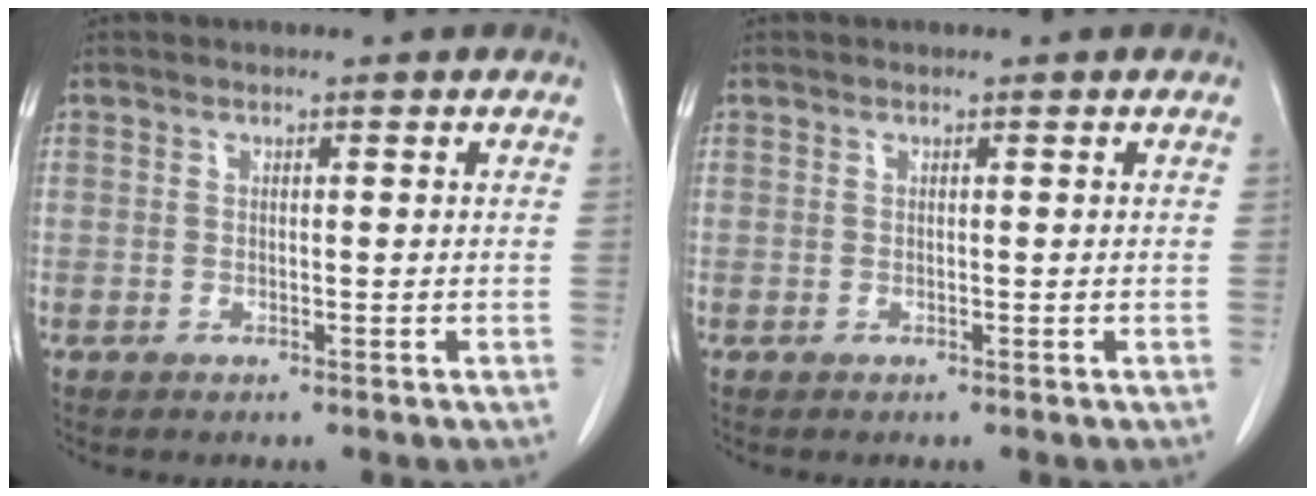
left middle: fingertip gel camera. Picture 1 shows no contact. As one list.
[{"total": 0.0}]